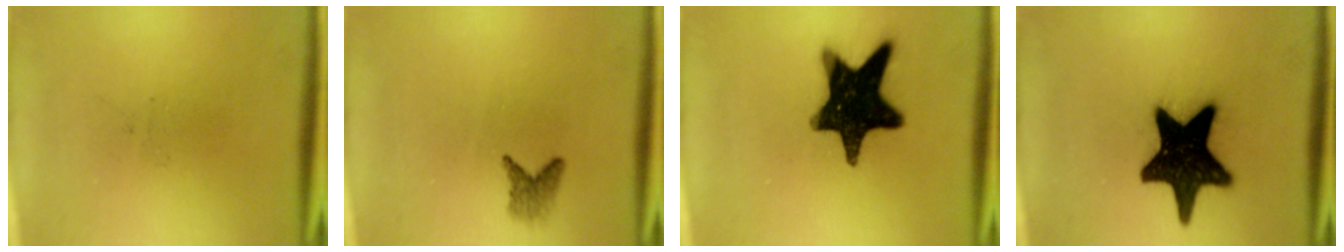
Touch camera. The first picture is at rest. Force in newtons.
{"total": 1.9}
{"total": 17.9}
{"total": 19.7}